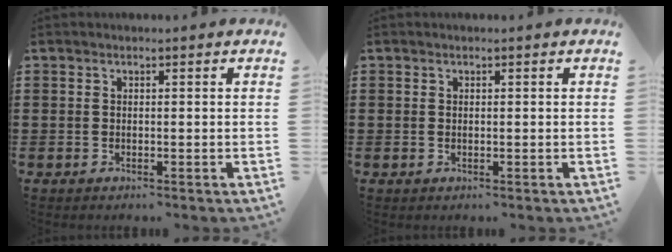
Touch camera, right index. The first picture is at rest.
{"total": 0.0}